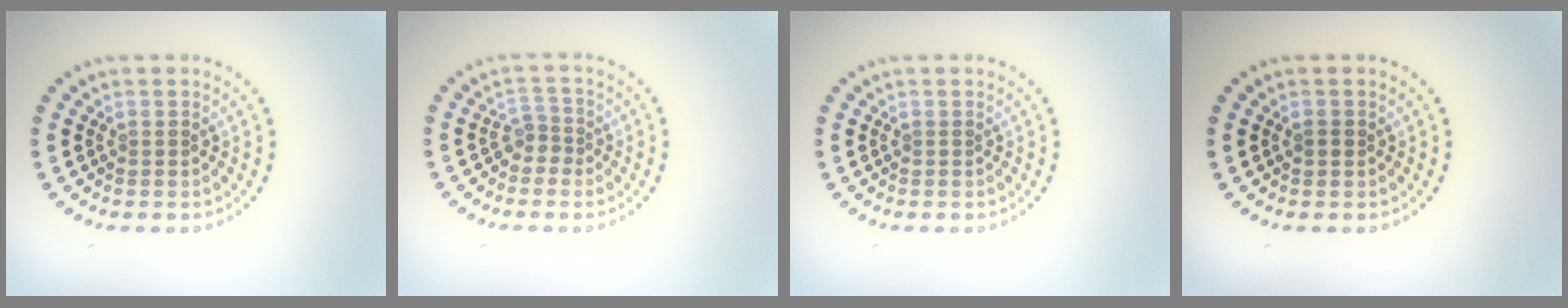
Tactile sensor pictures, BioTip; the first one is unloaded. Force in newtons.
{"total": 1.7, "press": 1.2, "slide": 1.2}
{"total": 0.0}
{"total": 0.8, "press": 0.8, "slide": 0.3}